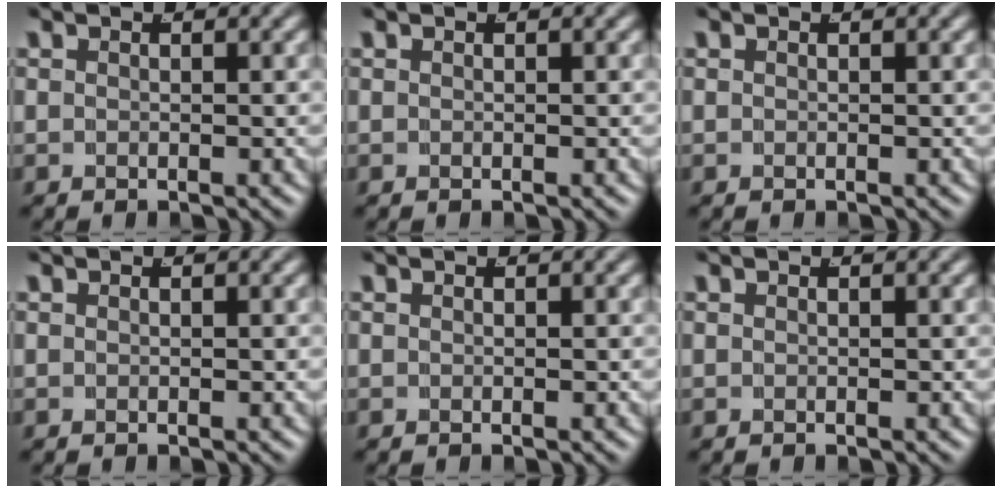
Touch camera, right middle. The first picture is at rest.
{"total": 0.0}
{"total": 0.0}
{"total": 0.0}
{"total": 0.0}
{"total": 0.0}